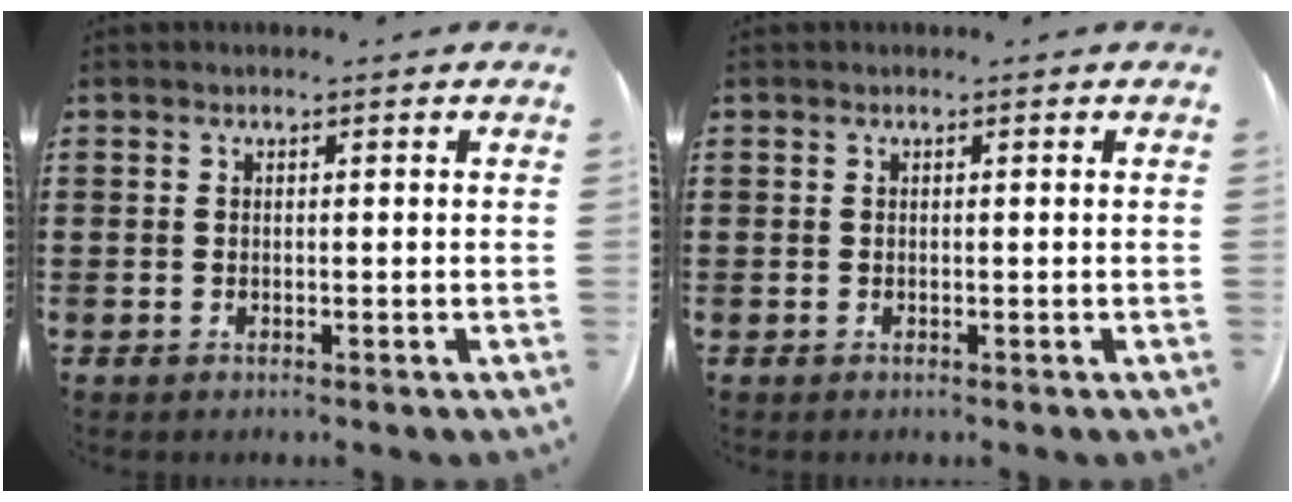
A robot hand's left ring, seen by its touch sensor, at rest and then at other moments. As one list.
[{"total": 0.0}]